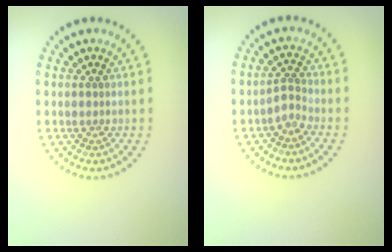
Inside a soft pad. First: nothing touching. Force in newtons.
{"total": 1.6, "press": 1.1, "slide": 1.2}